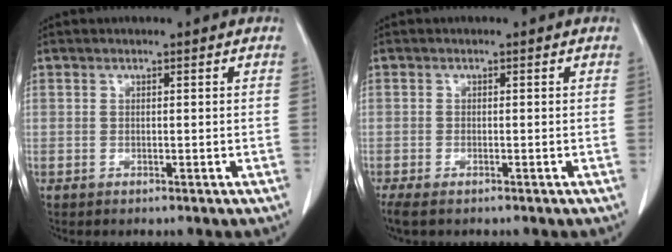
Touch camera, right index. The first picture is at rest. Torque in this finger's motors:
{"motor_torque": [0.28, -0.22, 0.08, 0.02]}